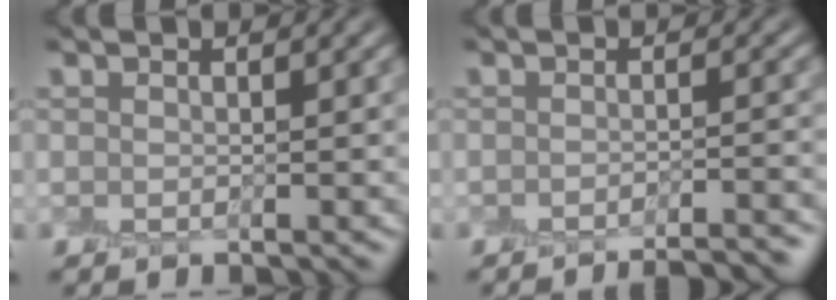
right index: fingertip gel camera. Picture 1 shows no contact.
{"total": 4.4, "force": [-4.2, 0.4, 1.4], "torque": [-0.019, 0.009, -0.047]}